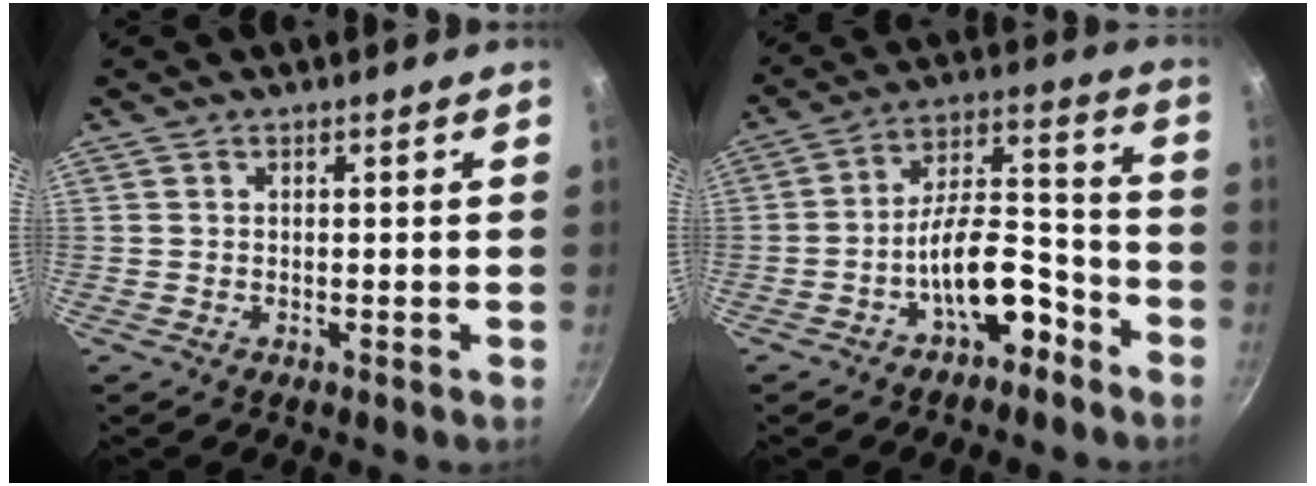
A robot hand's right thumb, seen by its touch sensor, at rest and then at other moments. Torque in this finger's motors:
{"motor_torque": [1.97, 0.98, 1.50, -1.20, 0.43]}